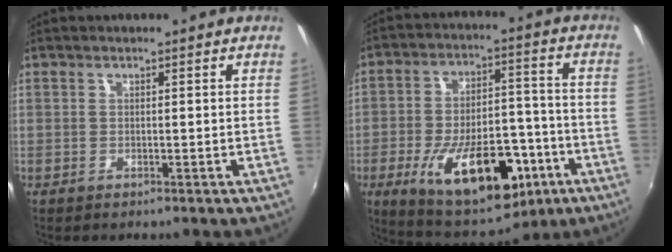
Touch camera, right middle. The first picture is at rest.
{"total": 21.9, "force": [-9.5, 10.8, 16.5], "torque": [-0.291, -0.004, -0.122]}